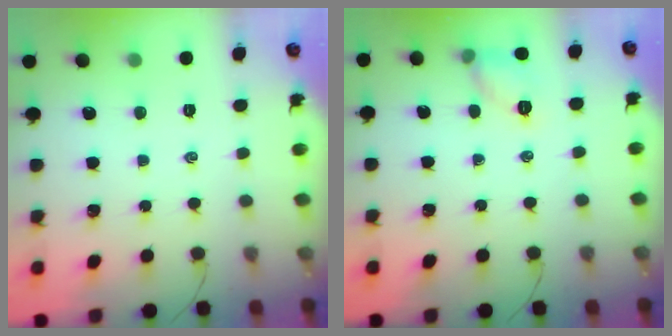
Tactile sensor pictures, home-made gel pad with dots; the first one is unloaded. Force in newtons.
{"total": 7.8, "press": 7.8, "slide": 0.5}